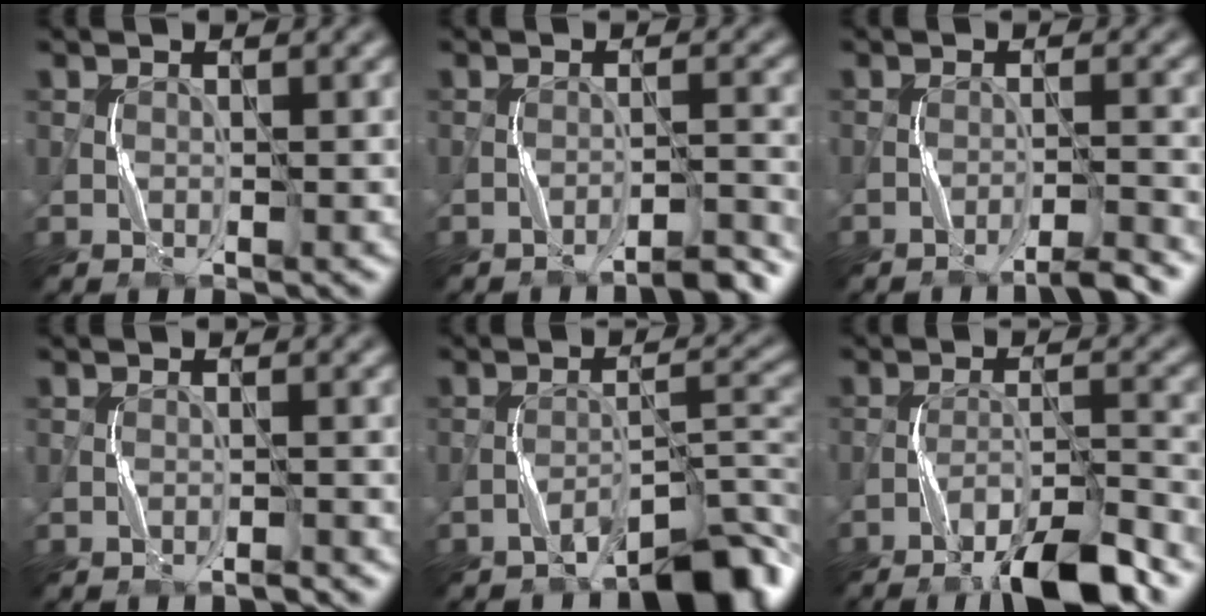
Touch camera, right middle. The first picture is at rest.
{"total": 2.5, "force": [-2.3, -0.2, 0.8], "torque": [-0.009, 0.013, -0.041]}
{"total": 2.4, "force": [-2.1, -0.3, 1.1], "torque": [-0.015, 0.010, -0.042]}
{"total": 0.8, "force": [-0.7, -0.1, 0.2], "torque": [-0.004, 0.006, -0.014]}
{"total": 5.7, "force": [-4.5, 1.3, 3.3], "torque": [-0.041, 0.018, -0.071]}
{"total": 7.2, "force": [-5.4, 0.8, 4.6], "torque": [-0.075, 0.006, -0.092]}